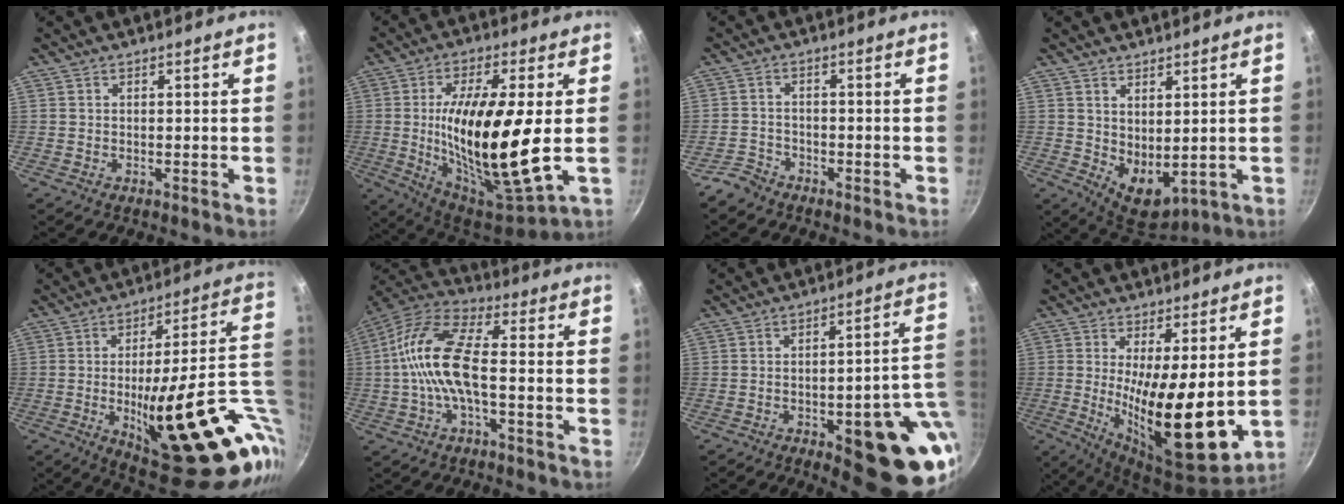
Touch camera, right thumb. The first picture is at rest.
{"total": 22.6, "force": [-0.5, 6.6, 21.6], "torque": [-0.391, -0.011, -0.002]}
{"total": 3.4, "force": [-2.9, 1.8, 0.6], "torque": [-0.010, 0.031, -0.055]}
{"total": 7.7, "force": [1.8, 4.4, 6.1], "torque": [-0.072, -0.032, 0.048]}
{"total": 32.0, "force": [-4.8, 10.9, 29.7], "torque": [-0.380, -0.008, -0.046]}
{"total": 13.2, "force": [-1.6, 5.1, 12.1], "torque": [-0.245, 0.036, -0.047]}
{"total": 19.9, "force": [-5.0, 6.3, 18.2], "torque": [-0.178, 0.015, -0.062]}
{"total": 16.1, "force": [0.6, 4.8, 15.4], "torque": [-0.237, -0.034, 0.022]}